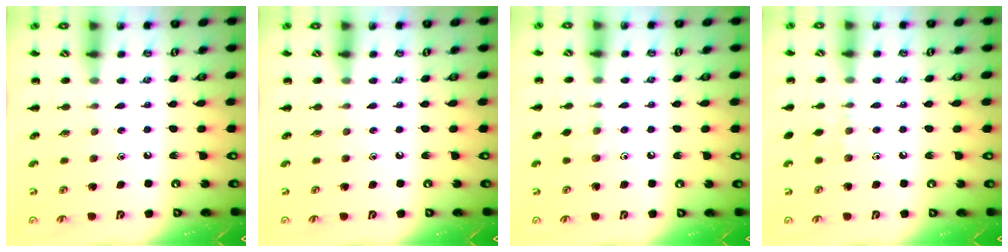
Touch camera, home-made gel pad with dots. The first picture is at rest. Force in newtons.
{"total": 0.0}
{"total": 5.5, "press": 5.3, "slide": 1.6}
{"total": 6.2, "press": 5.9, "slide": 2.0}